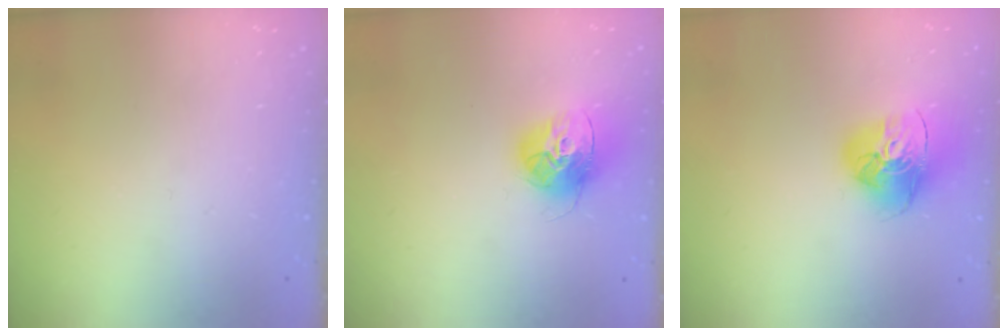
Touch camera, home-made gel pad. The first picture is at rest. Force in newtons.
{"total": 14.5, "press": 14.4, "slide": 1.4}
{"total": 15.5, "press": 15.4, "slide": 1.7}